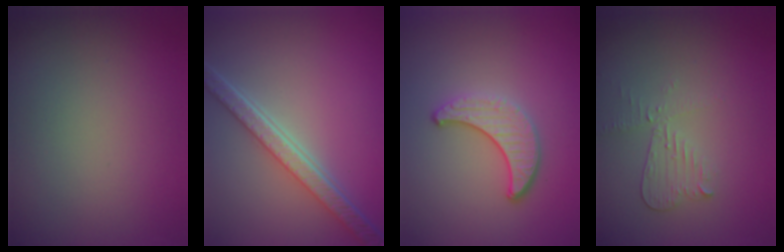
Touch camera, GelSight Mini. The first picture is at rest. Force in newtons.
{"total": 5.4, "press": 4.2, "slide": 3.4}
{"total": 3.3, "press": 2.8, "slide": 1.7}
{"total": 2.1, "press": 2.1, "slide": 0.4}